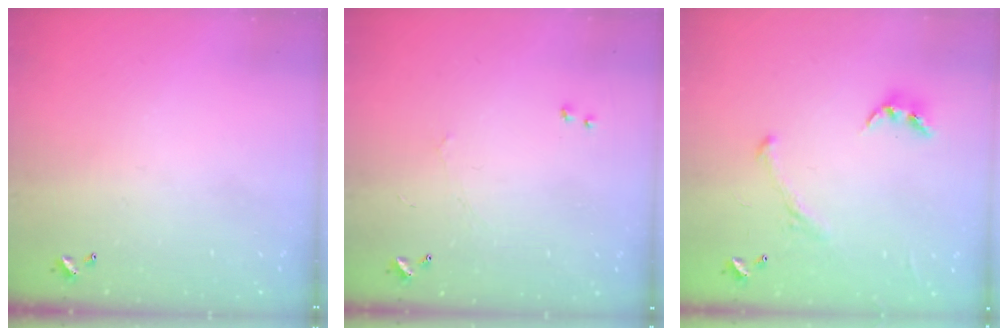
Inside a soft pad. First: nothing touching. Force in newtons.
{"total": 1.0, "press": 0.9, "slide": 0.5}
{"total": 1.6, "press": 1.4, "slide": 0.8}